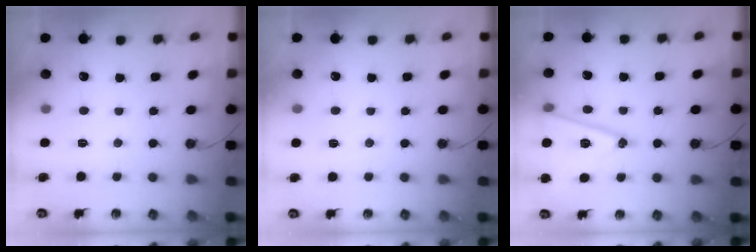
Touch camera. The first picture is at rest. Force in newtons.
{"total": 2.0, "press": 0.8, "slide": 1.8}
{"total": 16.9, "press": 16.5, "slide": 3.5}